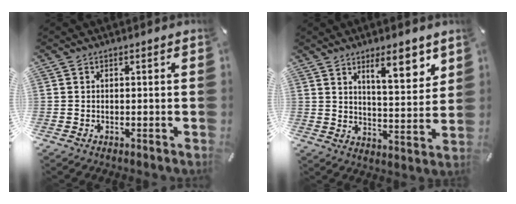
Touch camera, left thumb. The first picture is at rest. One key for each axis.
{"total": 10.1, "fx": 6.8, "fy": 3.1, "fz": 6.7, "tx": -0.084, "ty": -0.042, "tz": 0.109}